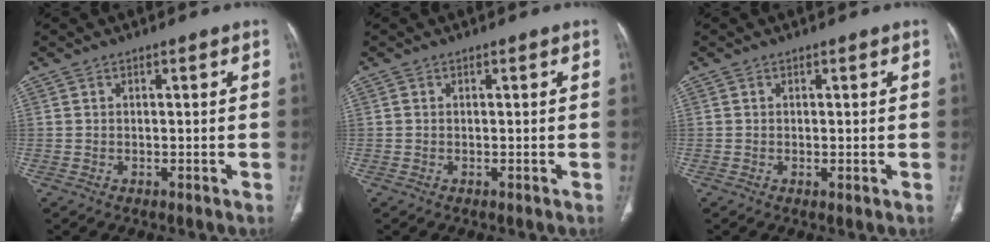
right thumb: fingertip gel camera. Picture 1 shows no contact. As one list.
[{"total": 0.0}, {"total": 0.7, "force": [-0.1, 0.2, 0.7], "torque": [-0.018, -0.005, -0.001]}]